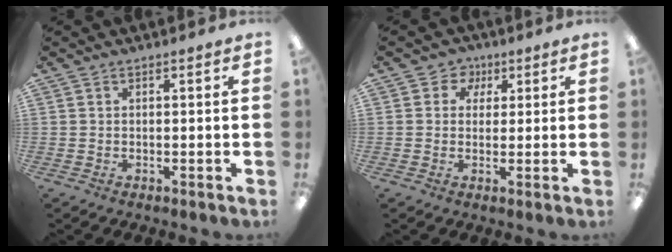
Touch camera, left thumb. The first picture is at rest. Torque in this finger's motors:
{"motor_torque": [-0.25, -0.23, -0.06, -0.14, -0.06]}